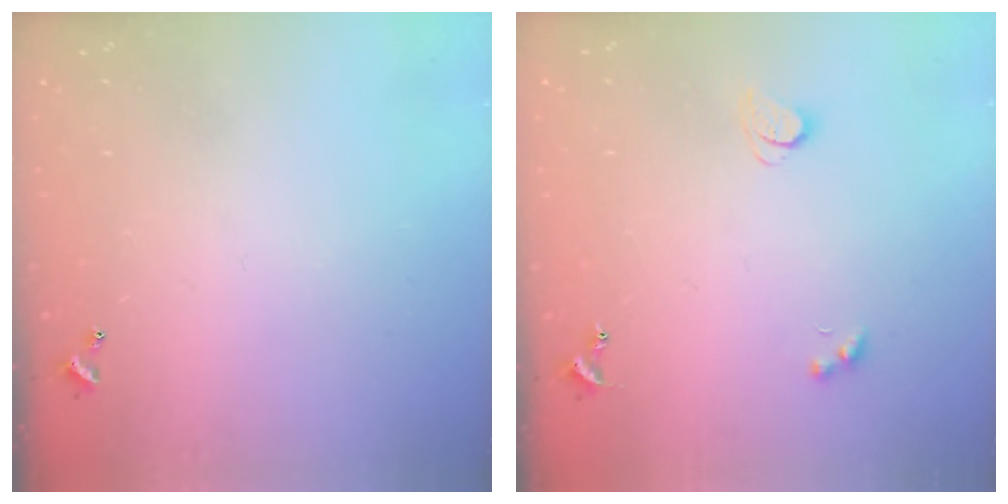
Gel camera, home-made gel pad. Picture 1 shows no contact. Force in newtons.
{"total": 1.8, "press": 1.7, "slide": 0.4}